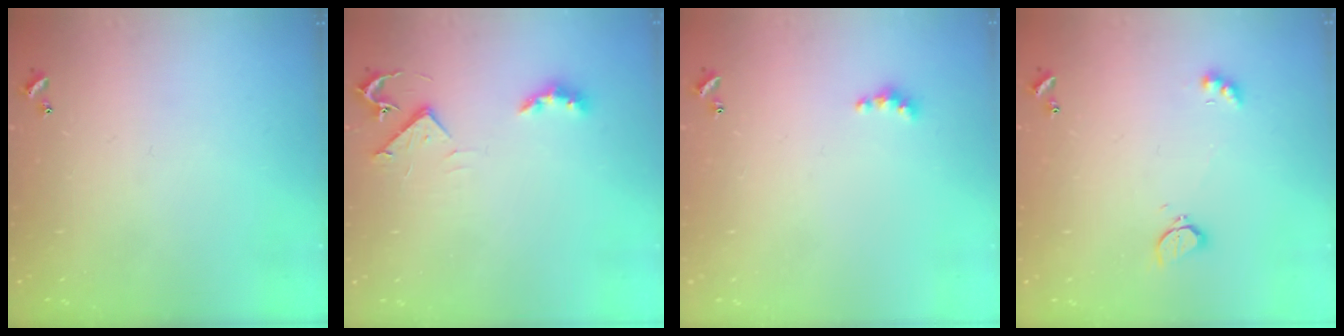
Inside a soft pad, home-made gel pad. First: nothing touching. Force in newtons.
{"total": 4.1, "press": 4.0, "slide": 0.5}
{"total": 2.8, "press": 2.8, "slide": 0.5}
{"total": 2.8, "press": 2.7, "slide": 0.6}